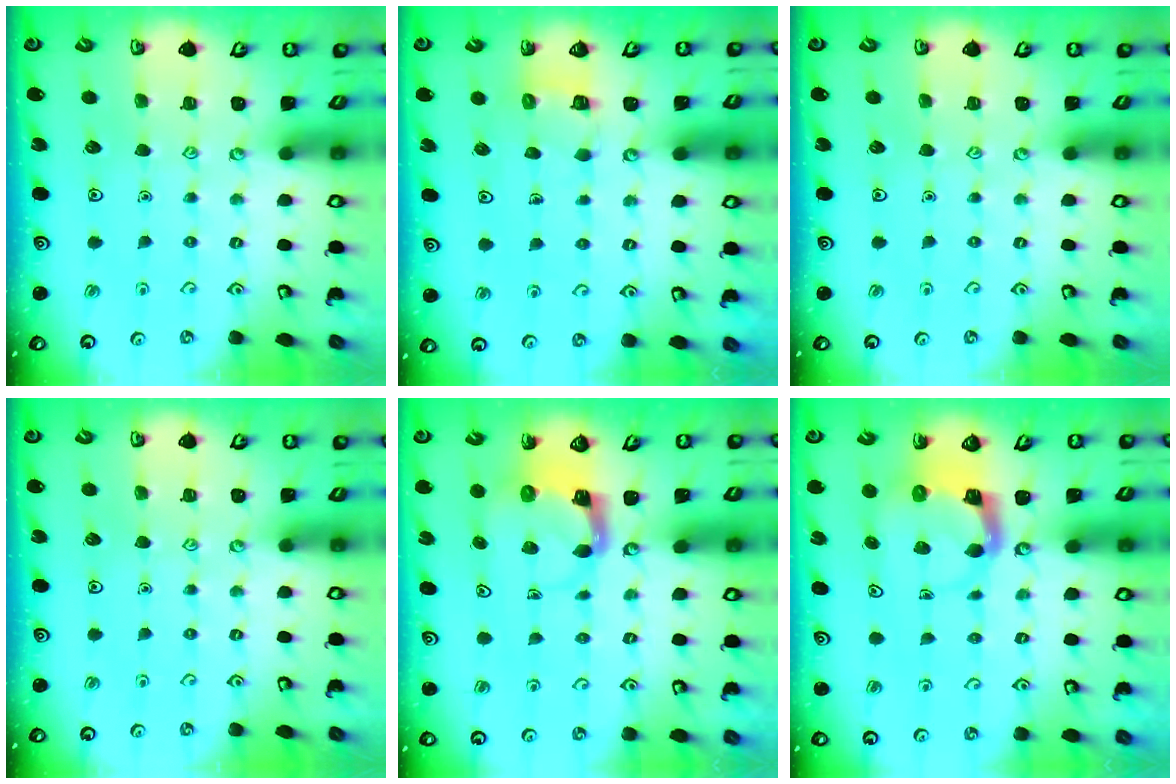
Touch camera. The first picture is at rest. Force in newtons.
{"total": 5.4, "press": 5.4, "slide": 0.2}
{"total": 0.0}
{"total": 0.0}
{"total": 4.0, "press": 3.9, "slide": 0.8}
{"total": 3.7, "press": 3.6, "slide": 0.7}